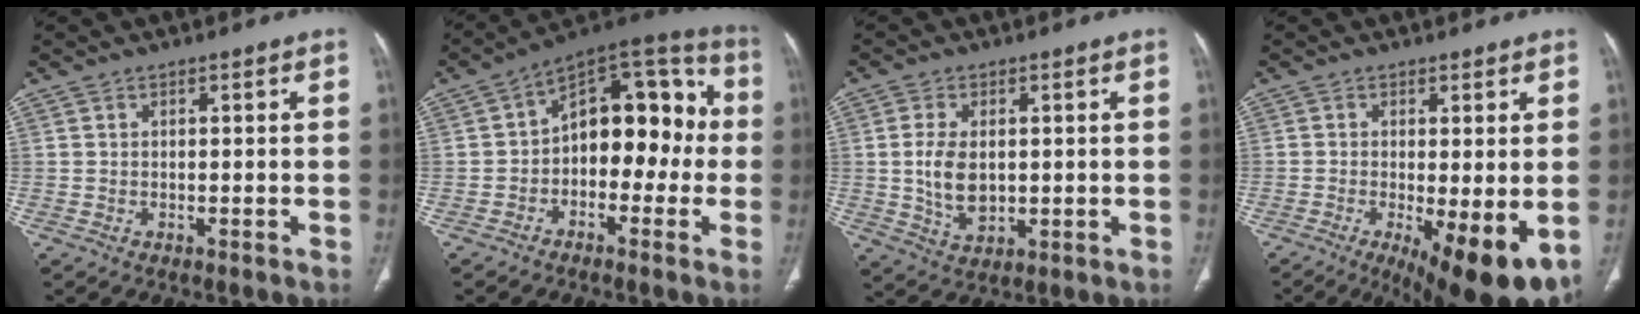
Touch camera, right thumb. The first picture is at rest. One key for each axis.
{"total": 15.8, "fx": -0.9, "fy": 9.8, "fz": 12.4, "tx": -0.116, "ty": 0.055, "tz": -0.030}
{"total": 7.7, "fx": 0.4, "fy": 4.7, "fz": 6.1, "tx": -0.114, "ty": -0.009, "tz": 0.017}
{"total": 12.7, "fx": -3.8, "fy": 4.0, "fz": 11.5, "tx": -0.156, "ty": -0.024, "tz": -0.046}